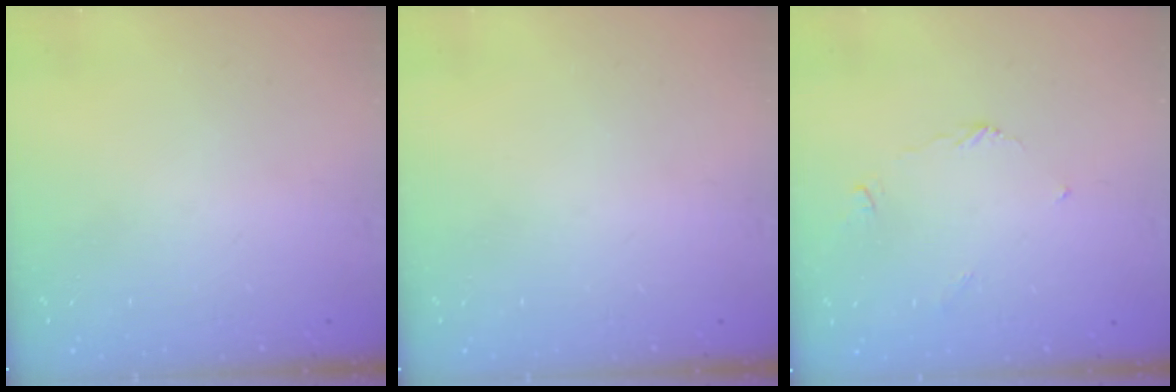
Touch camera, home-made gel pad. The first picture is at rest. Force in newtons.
{"total": 0.0}
{"total": 2.7, "press": 2.7, "slide": 0.3}